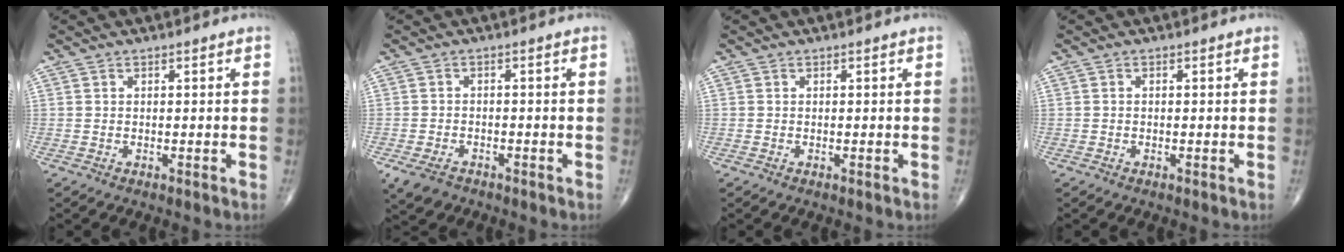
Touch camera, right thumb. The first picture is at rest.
{"total": 4.4, "force": [-2.7, 2.8, 2.0], "torque": [-0.042, 0.006, -0.044]}
{"total": 0.0}
{"total": 0.0}